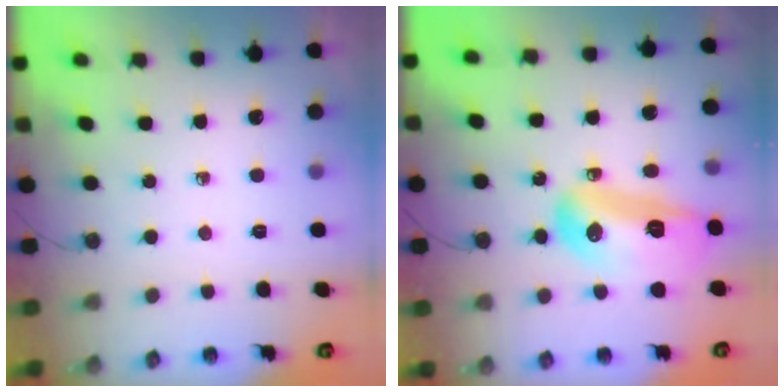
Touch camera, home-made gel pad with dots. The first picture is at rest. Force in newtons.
{"total": 18.4, "press": 17.5, "slide": 5.6}